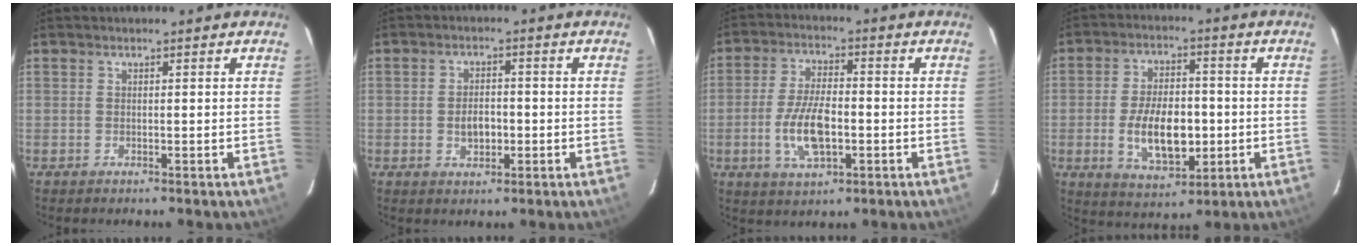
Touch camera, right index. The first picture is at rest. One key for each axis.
{"total": 4.3, "fx": -0.9, "fy": 2.7, "fz": 3.3, "tx": -0.060, "ty": 0.004, "tz": -0.010}
{"total": 10.1, "fx": -2.5, "fy": 4.4, "fz": 8.7, "tx": -0.176, "ty": -0.002, "tz": -0.043}
{"total": 12.4, "fx": -2.3, "fy": 6.3, "fz": 10.5, "tx": -0.198, "ty": 0.001, "tz": -0.028}